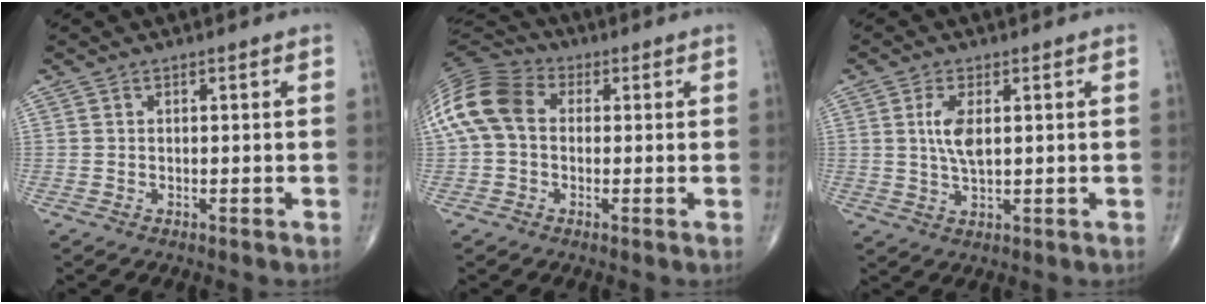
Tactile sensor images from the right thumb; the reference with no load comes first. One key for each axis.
{"total": 12.7, "fx": 1.3, "fy": 9.3, "fz": 8.6, "tx": -0.176, "ty": 0.037, "tz": 0.013}
{"total": 5.2, "fx": 1.1, "fy": 2.1, "fz": 4.6, "tx": -0.097, "ty": -0.006, "tz": 0.025}